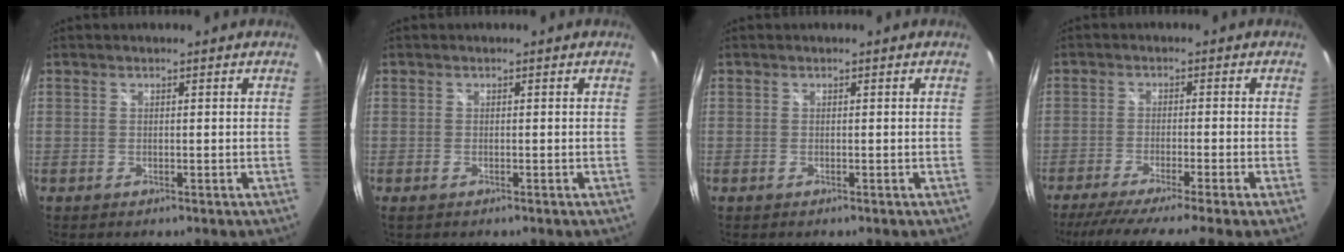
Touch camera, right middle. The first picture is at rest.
{"total": 0.8, "force": [-0.5, 0.2, 0.6], "torque": [-0.012, -0.003, -0.010]}
{"total": 0.0}
{"total": 9.1, "force": [-7.6, -2.0, 4.6], "torque": [-0.093, -0.038, -0.124]}